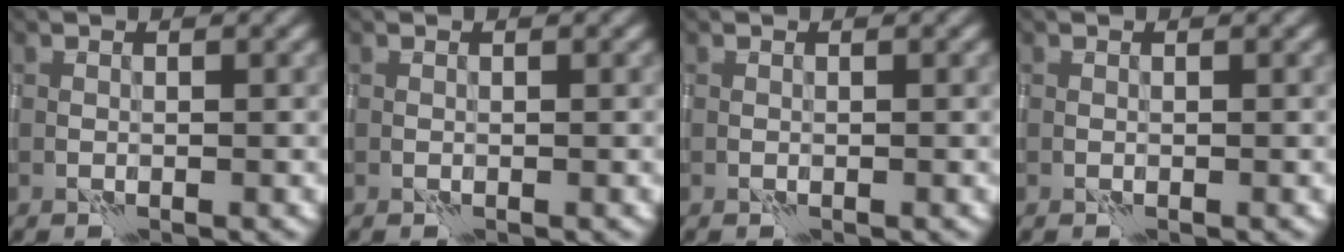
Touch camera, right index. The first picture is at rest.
{"total": 0.0}
{"total": 0.0}
{"total": 0.0}